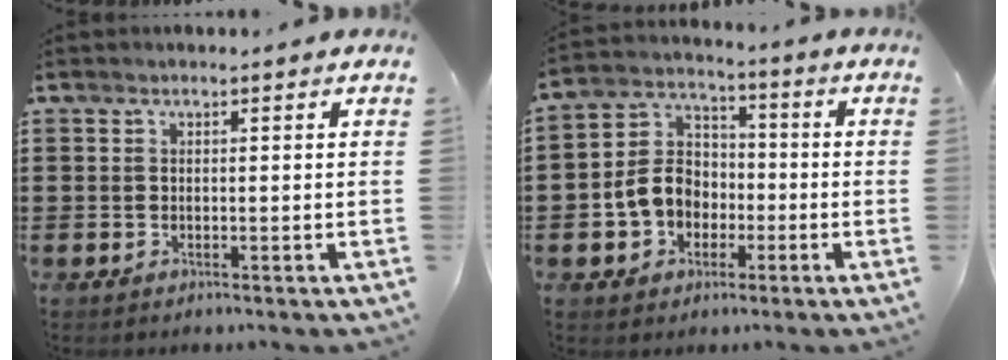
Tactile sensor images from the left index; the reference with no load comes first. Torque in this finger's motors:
{"motor_torque": [0.65, 0.31, 0.60, 0.14]}